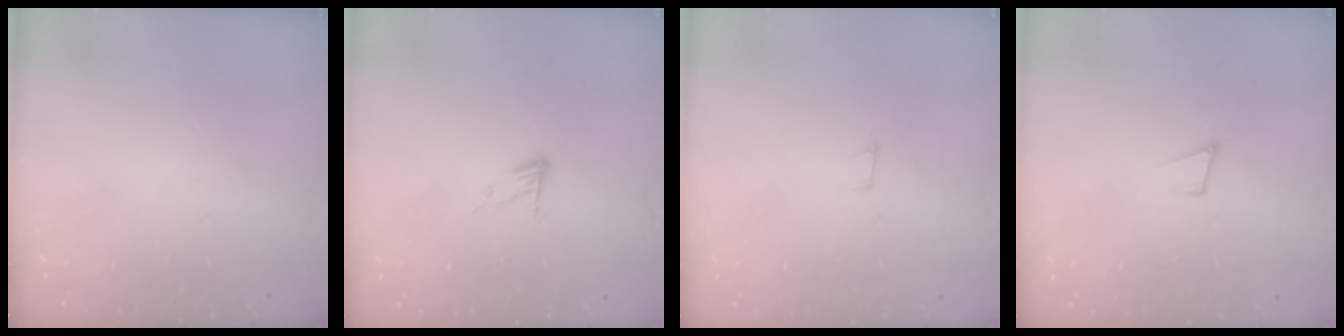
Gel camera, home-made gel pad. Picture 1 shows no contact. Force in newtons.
{"total": 4.6, "press": 4.5, "slide": 0.5}
{"total": 2.0, "press": 2.0, "slide": 0.0}
{"total": 4.6, "press": 3.2, "slide": 3.3}